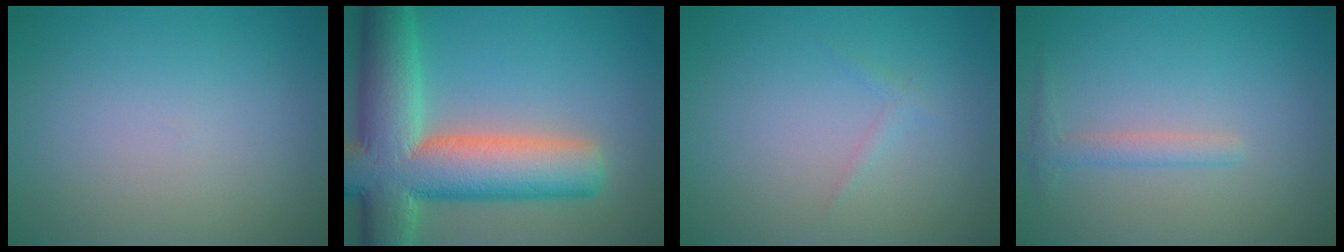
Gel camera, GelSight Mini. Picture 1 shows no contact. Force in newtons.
{"total": 12.9, "press": 12.8, "slide": 0.8}
{"total": 0.7, "press": 0.7, "slide": 0.1}
{"total": 1.4, "press": 1.4, "slide": 0.1}